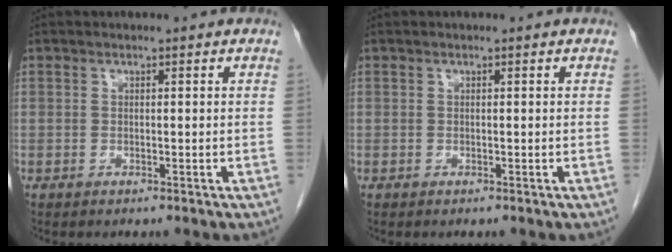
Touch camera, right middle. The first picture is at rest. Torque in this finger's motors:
{"motor_torque": [-0.22, 0.27, -0.10, -0.01]}